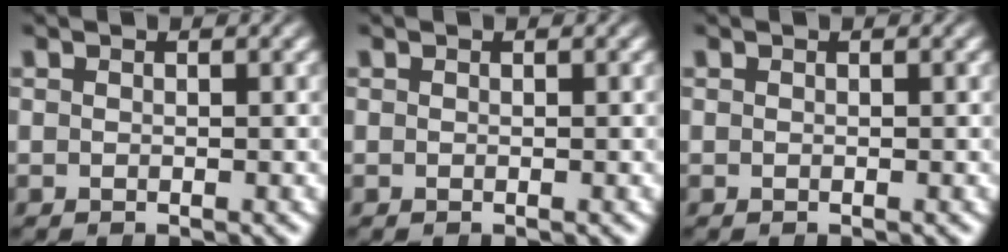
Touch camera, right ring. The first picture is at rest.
{"total": 0.0}
{"total": 0.0}